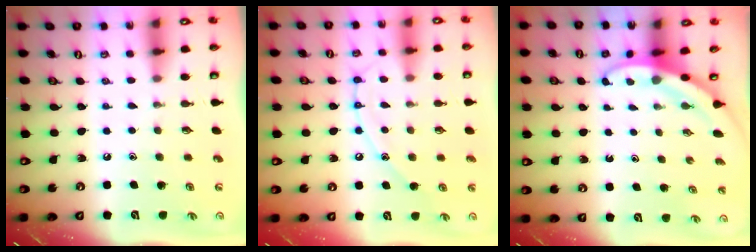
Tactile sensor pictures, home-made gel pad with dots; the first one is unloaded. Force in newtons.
{"total": 10.7, "press": 10.7, "slide": 1.0}
{"total": 3.5, "press": 3.5, "slide": 0.1}